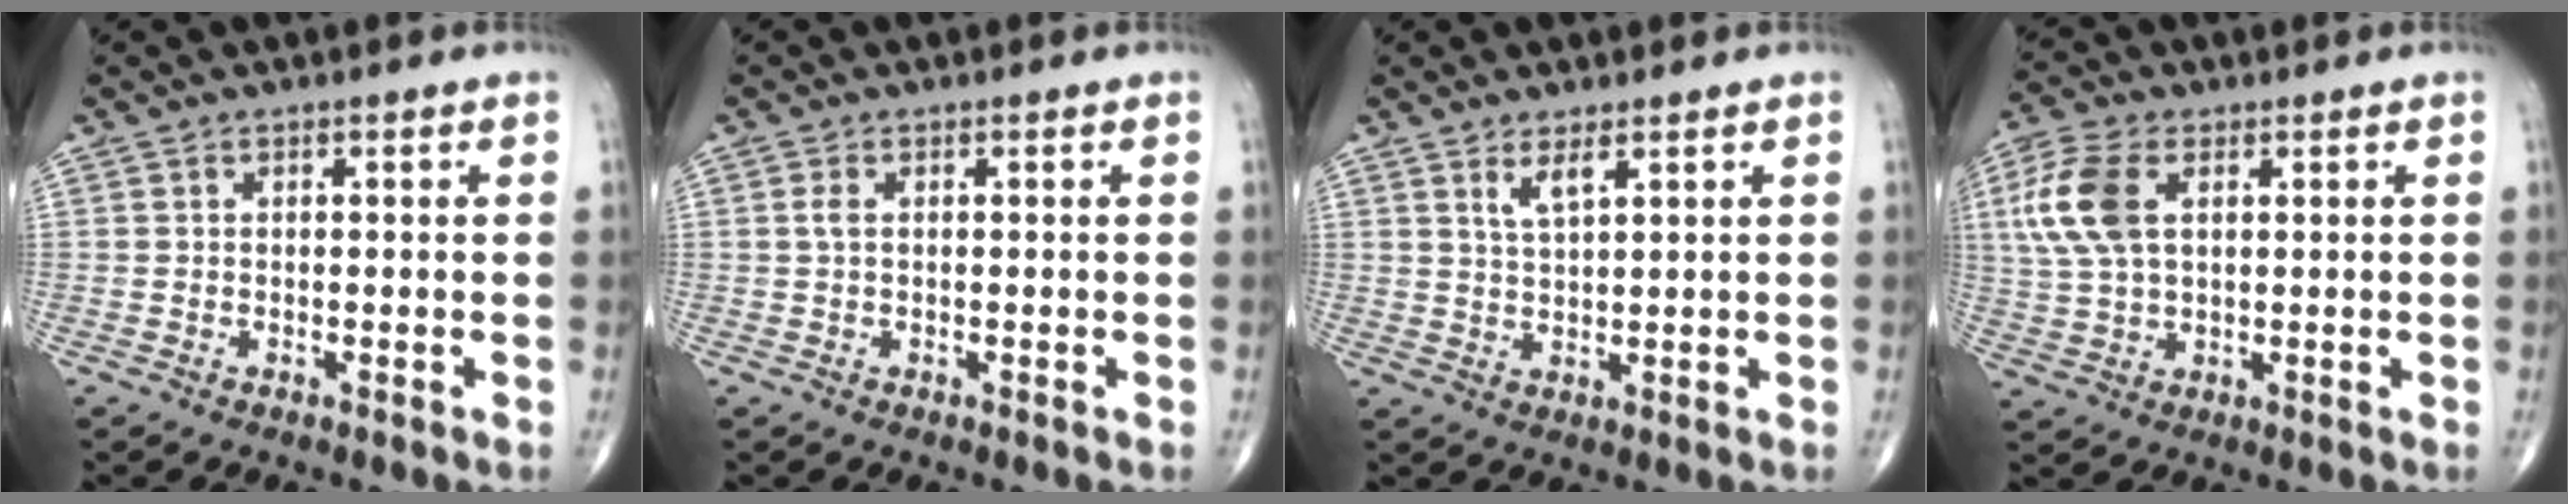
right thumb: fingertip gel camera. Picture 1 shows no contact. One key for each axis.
{"total": 1.1, "fx": 0.2, "fy": 0.5, "fz": 1.0, "tx": -0.026, "ty": 0.001, "tz": 0.002}
{"total": 3.3, "fx": 2.0, "fy": 0.8, "fz": 2.5, "tx": -0.049, "ty": -0.014, "tz": 0.042}
{"total": 10.3, "fx": 2.8, "fy": 5.8, "fz": 8.1, "tx": -0.188, "ty": 0.007, "tz": 0.057}